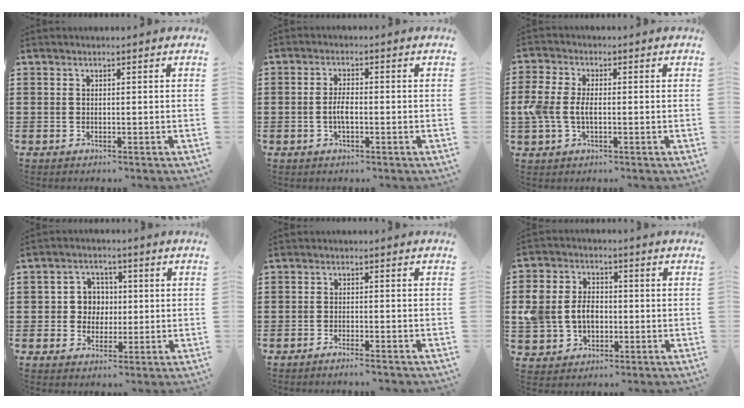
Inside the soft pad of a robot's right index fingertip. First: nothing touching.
{"total": 3.1, "force": [-0.8, 0.9, 2.8], "torque": [-0.068, -0.006, -0.019]}
{"total": 4.5, "force": [-0.7, 2.6, 3.6], "torque": [-0.096, -0.005, -0.020]}
{"total": 4.7, "force": [0.1, 4.5, 1.4], "torque": [-0.047, 0.015, -0.001]}
{"total": 1.5, "force": [-1.4, -0.2, 0.5], "torque": [-0.008, 0.001, -0.026]}
{"total": 6.5, "force": [-0.6, 5.2, 3.8], "torque": [-0.102, 0.009, -0.016]}